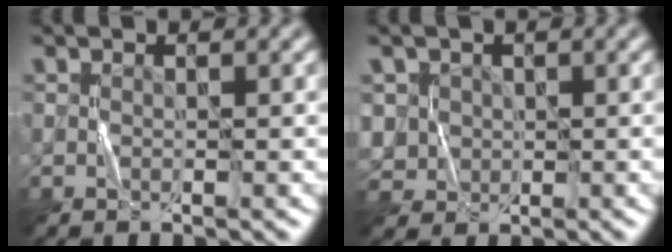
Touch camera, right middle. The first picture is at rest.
{"total": 3.4, "force": [0.6, 3.3, 0.9], "torque": [-0.028, 0.007, 0.021]}